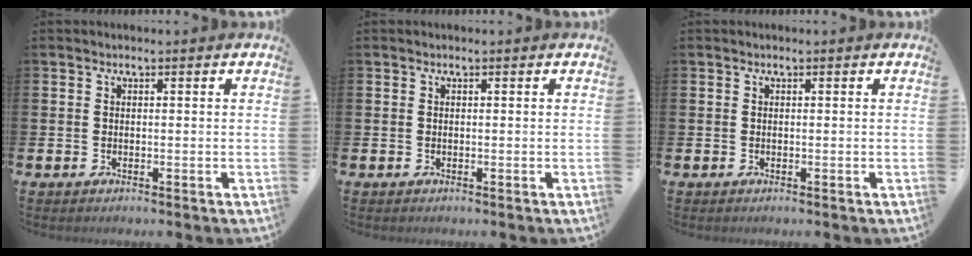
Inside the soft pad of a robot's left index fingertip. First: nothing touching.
{"total": 0.0}
{"total": 0.0}